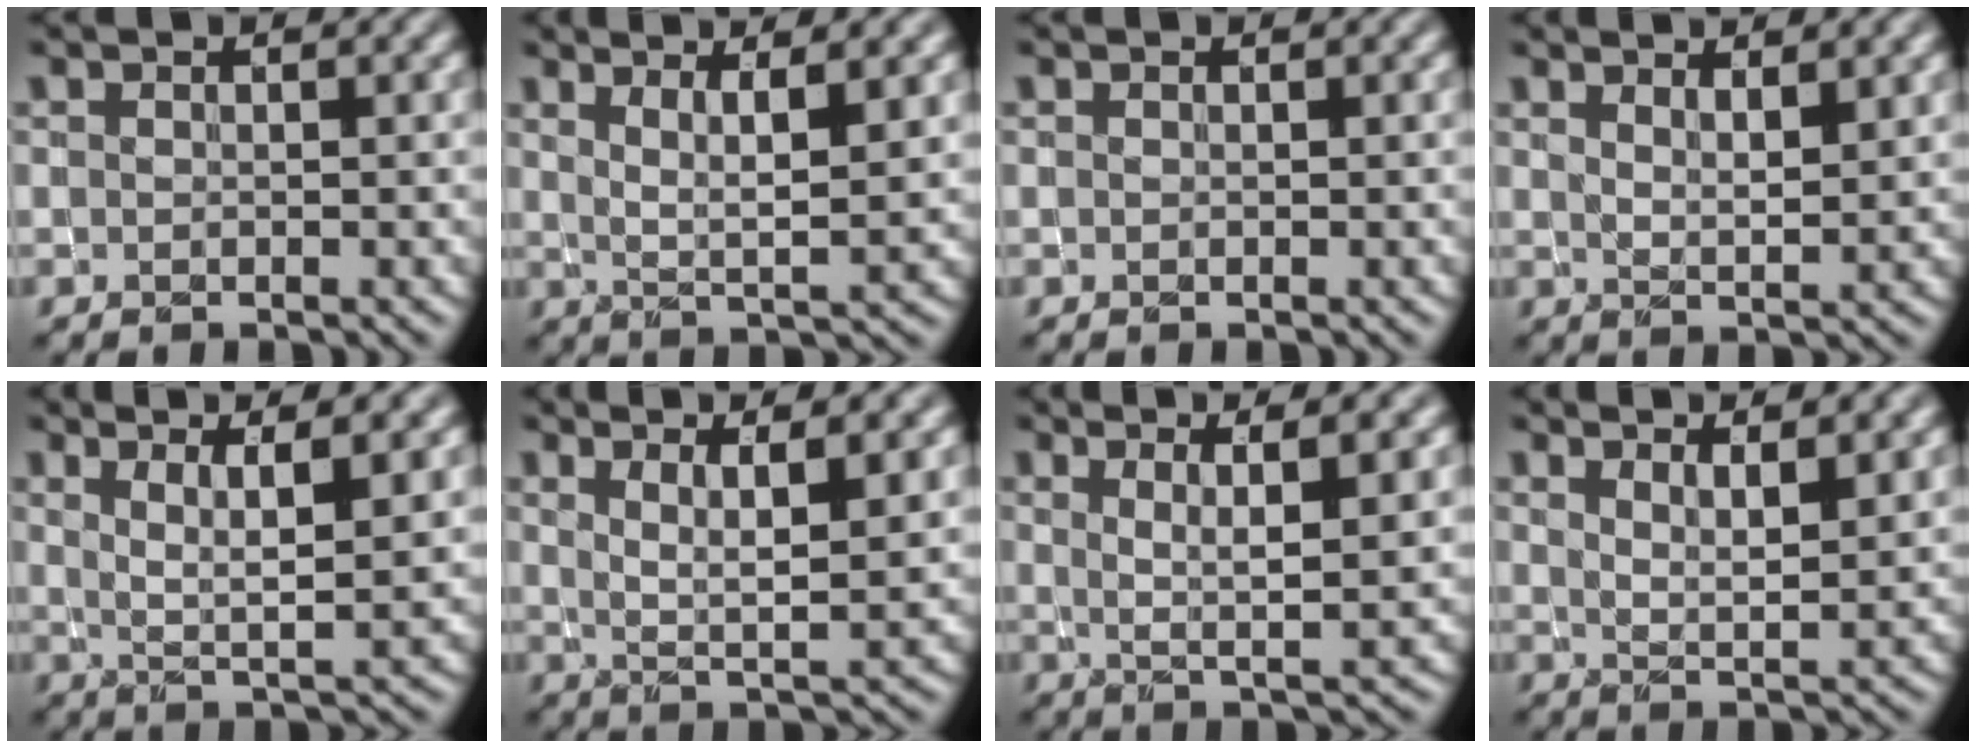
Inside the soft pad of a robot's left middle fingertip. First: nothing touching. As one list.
[{"total": 3.9, "force": [1.8, 0.7, 3.4], "torque": [-0.061, -0.009, 0.033]}, {"total": 0.0}, {"total": 2.8, "force": [2.0, 0.7, 1.8], "torque": [-0.022, -0.002, 0.033]}, {"total": 4.4, "force": [1.8, 0.8, 4.0], "torque": [-0.069, -0.006, 0.035]}, {"total": 4.5, "force": [1.9, 0.9, 4.0], "torque": [-0.070, -0.009, 0.036]}, {"total": 4.7, "force": [1.6, 0.8, 4.4], "torque": [-0.073, -0.004, 0.029]}, {"total": 3.7, "force": [2.5, 0.9, 2.6], "torque": [-0.040, -0.001, 0.037]}]